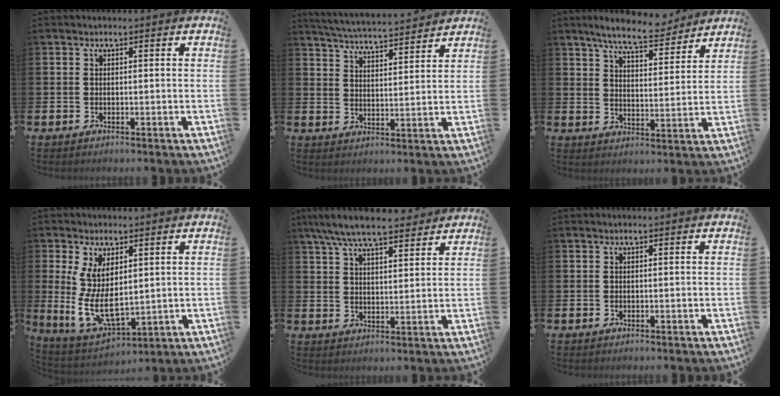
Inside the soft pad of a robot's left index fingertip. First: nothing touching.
{"total": 5.2, "force": [5.1, 0.1, 0.5], "torque": [-0.032, -0.035, 0.090]}
{"total": 7.9, "force": [7.3, 1.3, 2.8], "torque": [-0.067, -0.037, 0.129]}
{"total": 8.2, "force": [1.7, 4.4, 6.7], "torque": [-0.146, -0.020, 0.029]}
{"total": 7.8, "force": [7.2, 1.4, 2.9], "torque": [-0.074, -0.025, 0.130]}
{"total": 0.0}